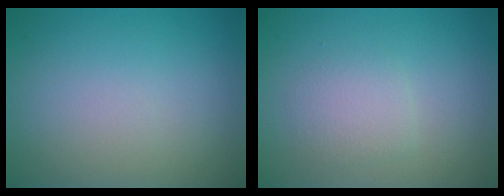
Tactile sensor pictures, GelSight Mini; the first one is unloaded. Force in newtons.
{"total": 1.9, "press": 1.9, "slide": 0.1}